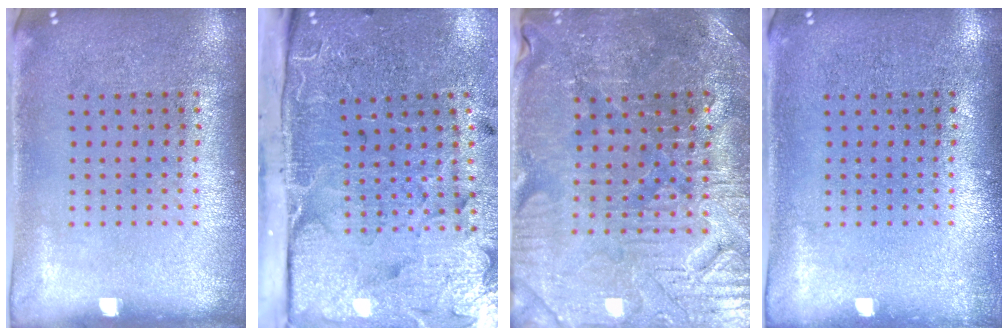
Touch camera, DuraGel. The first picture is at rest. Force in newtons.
{"total": 5.1, "press": 3.9, "slide": 3.3}
{"total": 3.6, "press": 3.6, "slide": 0.4}
{"total": 0.6, "press": 0.6, "slide": 0.1}